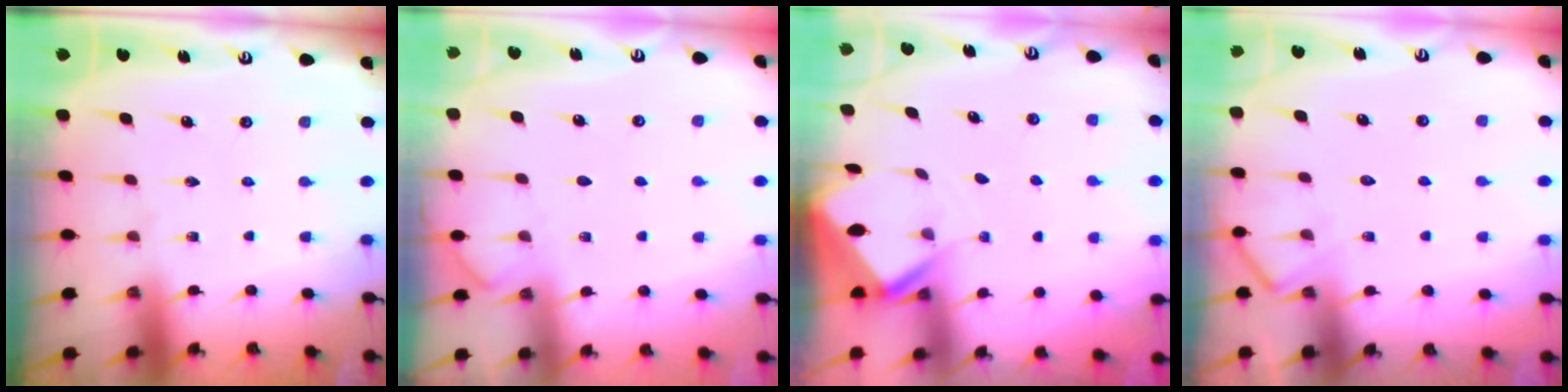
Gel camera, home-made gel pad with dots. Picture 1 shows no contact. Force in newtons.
{"total": 2.4, "press": 2.4, "slide": 0.4}
{"total": 3.1, "press": 3.1, "slide": 0.3}
{"total": 7.6, "press": 7.5, "slide": 1.0}